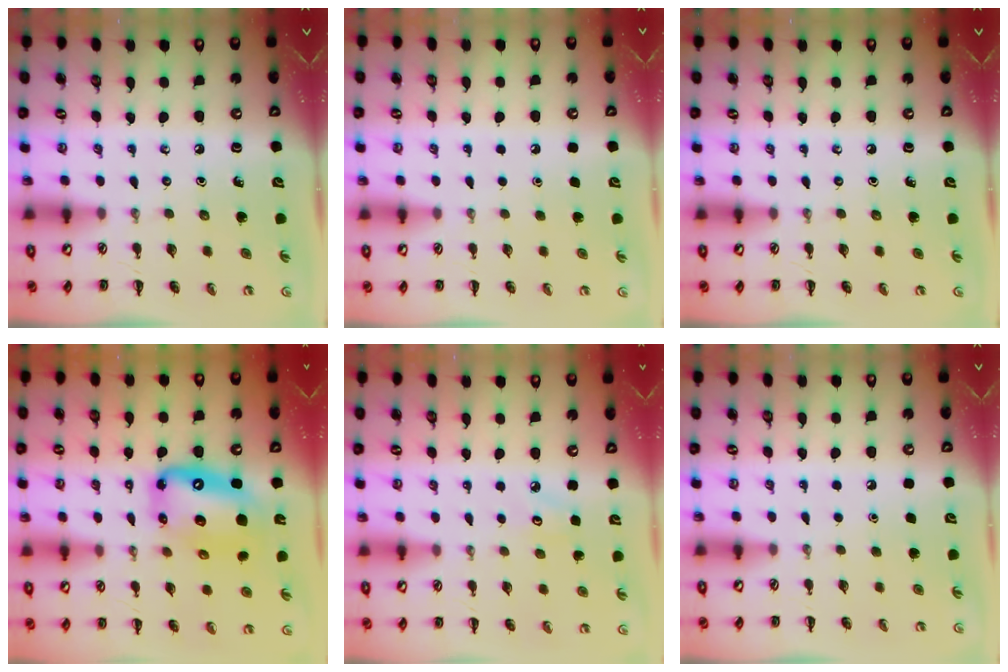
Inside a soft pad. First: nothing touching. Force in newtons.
{"total": 1.7, "press": 1.7, "slide": 0.1}
{"total": 0.0}
{"total": 13.1, "press": 12.7, "slide": 3.3}
{"total": 3.4, "press": 3.3, "slide": 1.1}
{"total": 1.8, "press": 1.8, "slide": 0.1}